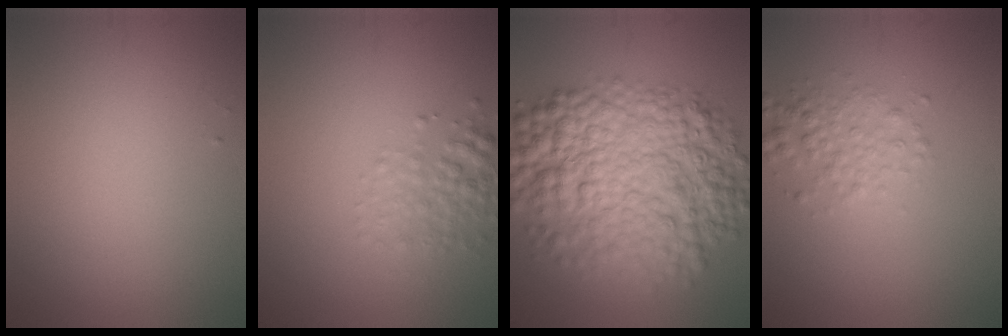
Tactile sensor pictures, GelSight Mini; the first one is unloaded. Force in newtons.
{"total": 2.5, "press": 2.5, "slide": 0.1}
{"total": 11.5, "press": 11.5, "slide": 0.1}
{"total": 2.4, "press": 2.4, "slide": 0.0}